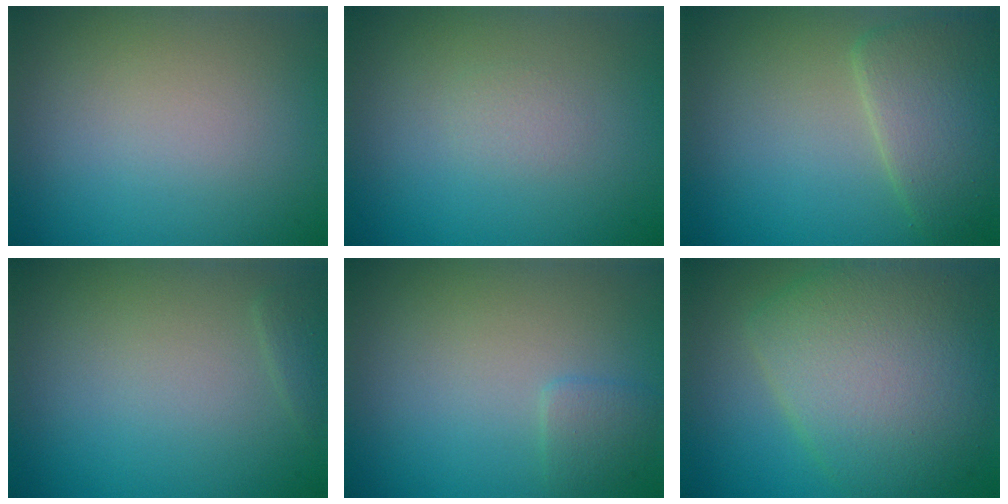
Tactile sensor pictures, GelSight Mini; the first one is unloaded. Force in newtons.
{"total": 0.6, "press": 0.6, "slide": 0.1}
{"total": 4.1, "press": 4.1, "slide": 0.2}
{"total": 0.7, "press": 0.7, "slide": 0.1}
{"total": 1.2, "press": 1.2, "slide": 0.1}
{"total": 8.2, "press": 8.2, "slide": 0.2}